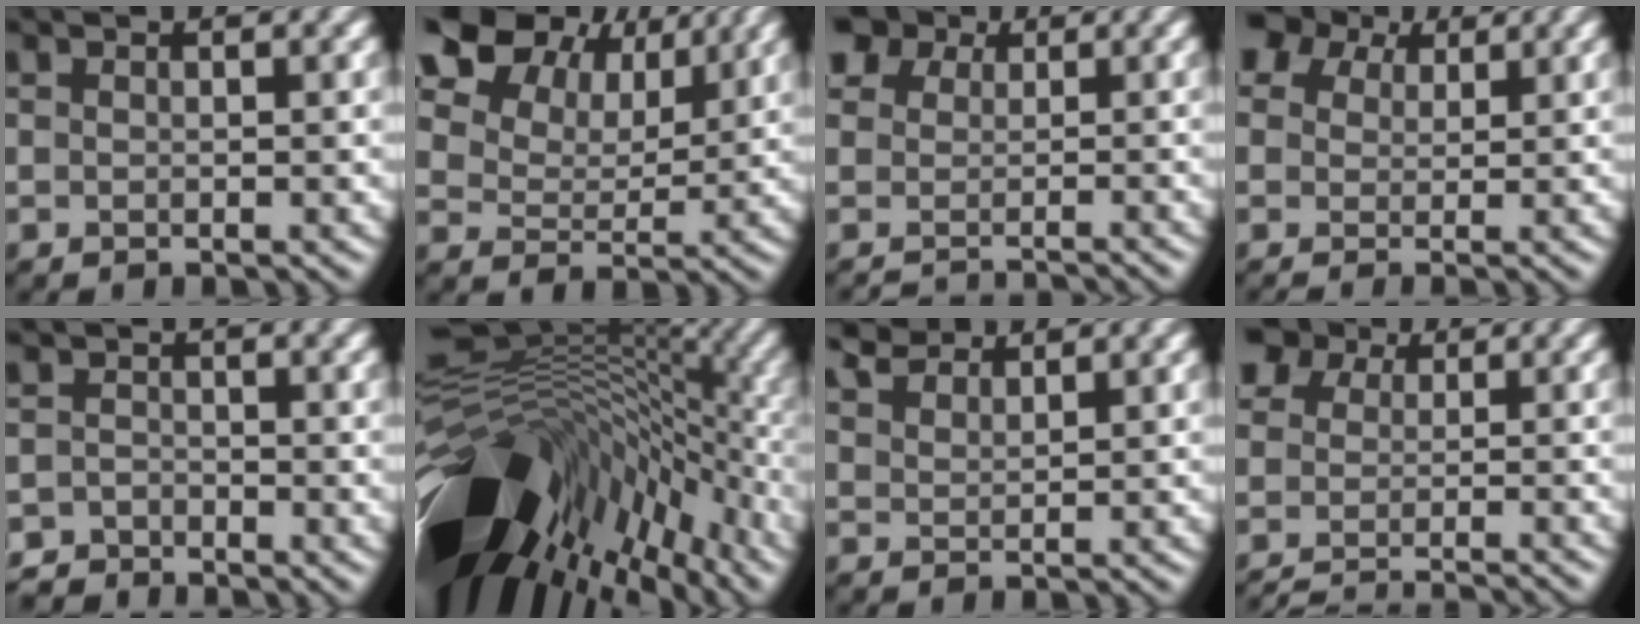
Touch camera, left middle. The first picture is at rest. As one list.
[{"total": 12.9, "force": [7.9, 7.9, 6.4], "torque": [-0.142, 0.014, 0.150]}, {"total": 4.4, "force": [0.0, 3.9, 2.0], "torque": [-0.008, -0.004, 0.004]}, {"total": 4.5, "force": [2.4, 3.1, 2.2], "torque": [-0.044, 0.007, 0.037]}, {"total": 3.0, "force": [-2.6, 1.6, 0.0], "torque": [0.018, 0.003, -0.049]}, {"total": 17.1, "force": [-4.3, 9.4, 13.7], "torque": [-0.209, 0.000, -0.058]}, {"total": 3.4, "force": [3.1, 0.9, 1.1], "torque": [-0.029, 0.013, 0.057]}, {"total": 6.0, "force": [-2.9, 4.0, 3.4], "torque": [-0.025, -0.012, -0.044]}]